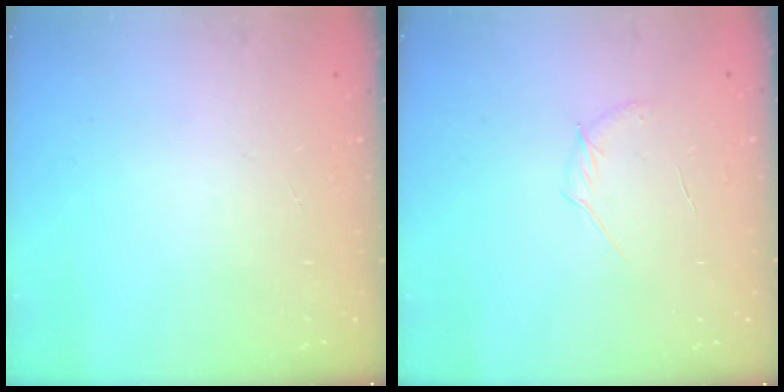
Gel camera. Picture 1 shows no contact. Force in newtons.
{"total": 5.8, "press": 5.6, "slide": 1.6}